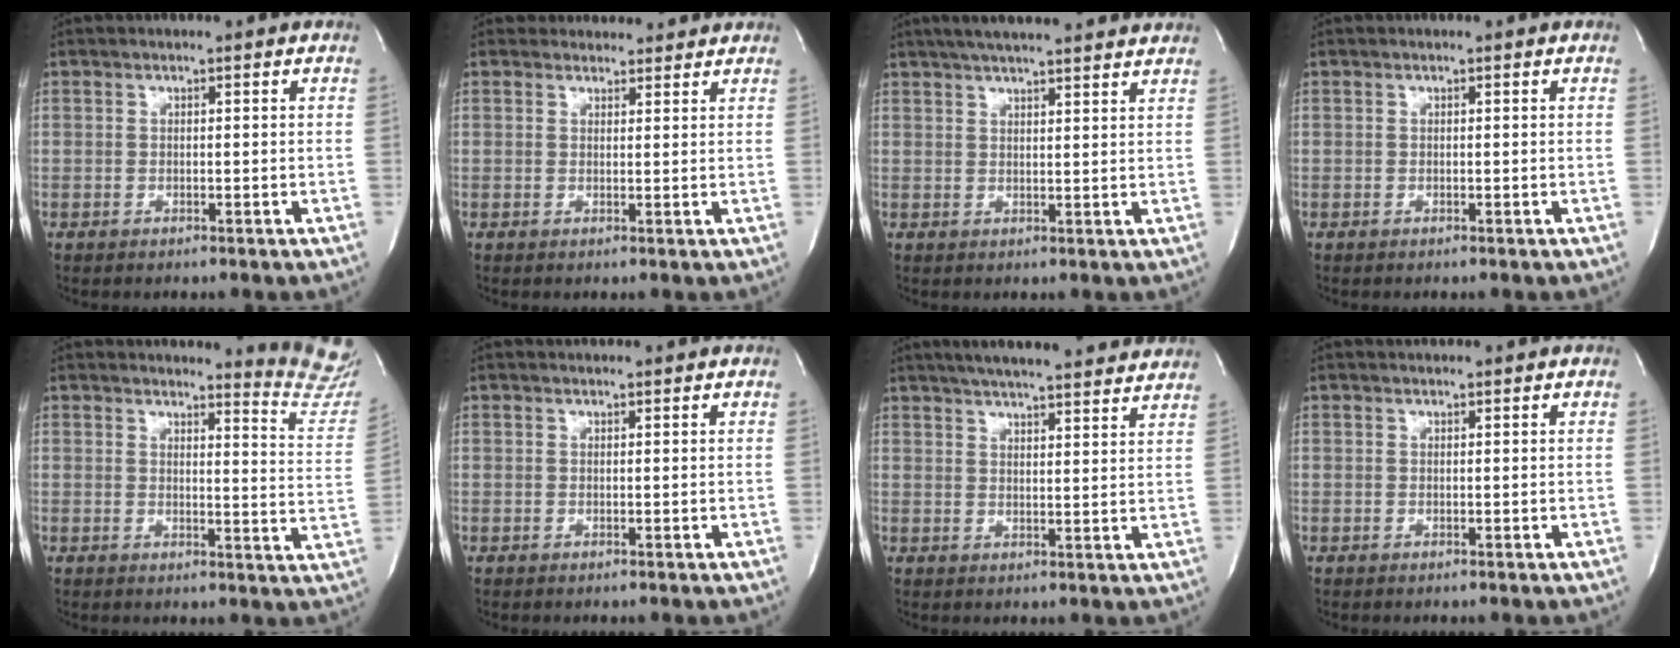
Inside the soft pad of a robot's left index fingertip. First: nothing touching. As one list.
[{"total": 4.0, "force": [3.7, 1.6, -0.3], "torque": [0.004, 0.009, 0.042]}, {"total": 13.4, "force": [11.7, 1.3, 6.5], "torque": [-0.107, 0.031, 0.154]}, {"total": 0.0}, {"total": 10.1, "force": [10.1, -0.4, 0.5], "torque": [0.001, -0.114, 0.089]}, {"total": 2.0, "force": [2.0, 0.3, 0.2], "torque": [-0.011, 0.014, 0.026]}, {"total": 19.0, "force": [17.0, 2.2, 8.2], "torque": [-0.127, 0.019, 0.219]}, {"total": 1.6, "force": [1.6, 0.1, 0.2], "torque": [-0.010, 0.013, 0.023]}]